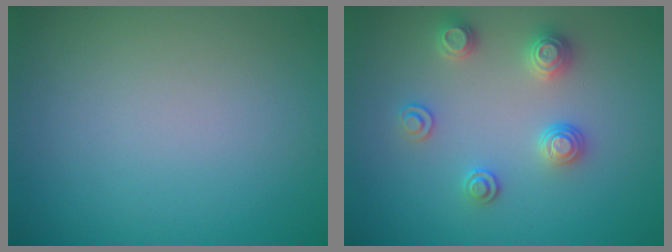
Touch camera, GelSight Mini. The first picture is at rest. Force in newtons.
{"total": 2.6, "press": 2.6, "slide": 0.2}